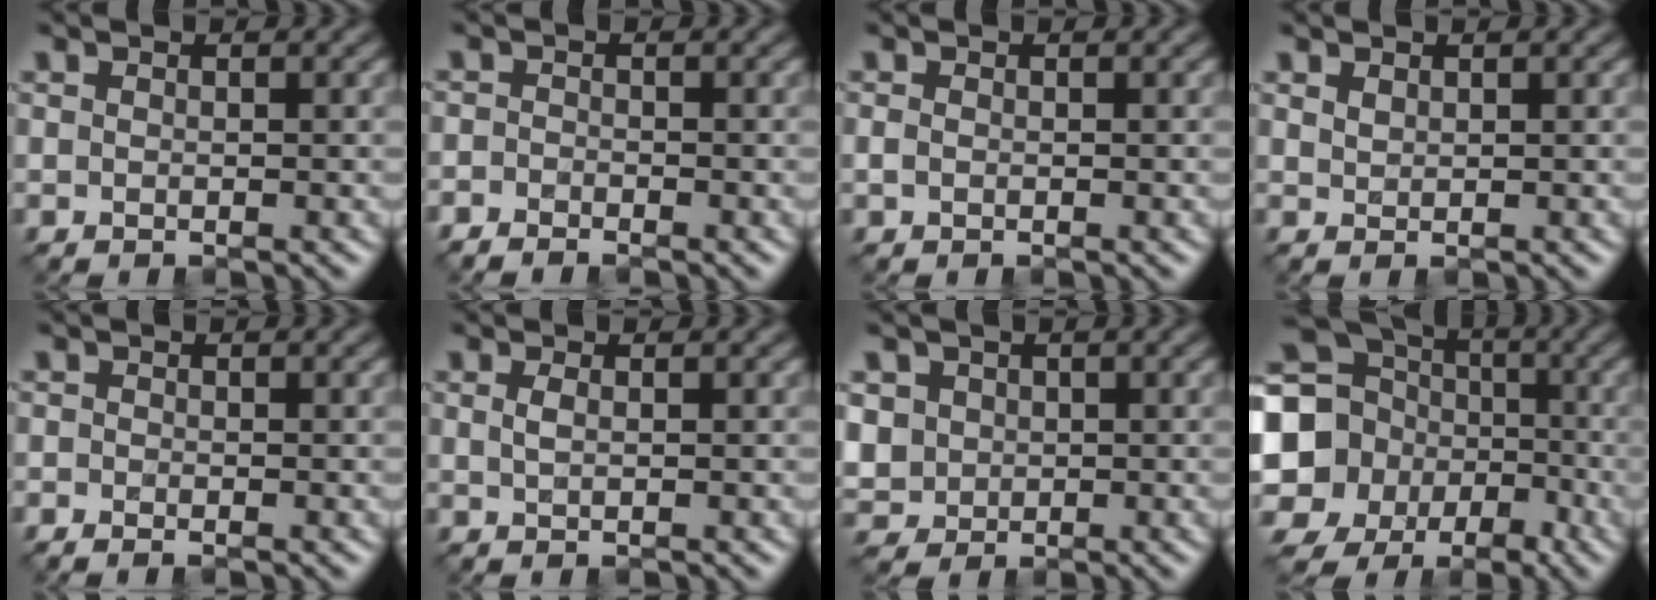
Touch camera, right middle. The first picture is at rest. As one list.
[{"total": 1.4, "force": [-1.3, 0.4, 0.4], "torque": [-0.006, -0.003, -0.032]}, {"total": 0.5, "force": [-0.1, 0.4, 0.4], "torque": [-0.009, -0.002, -0.002]}, {"total": 0.7, "force": [0.6, 0.3, 0.3], "torque": [-0.011, 0.000, 0.014]}, {"total": 0.8, "force": [-0.6, 0.2, 0.5], "torque": [-0.010, -0.005, -0.015]}, {"total": 0.9, "force": [0.2, 0.3, 0.9], "torque": [-0.016, 0.002, 0.002]}, {"total": 3.8, "force": [0.9, 3.5, 1.3], "torque": [-0.047, 0.012, 0.026]}, {"total": 17.8, "force": [-3.8, 16.2, 6.4], "torque": [-0.185, -0.017, -0.098]}]